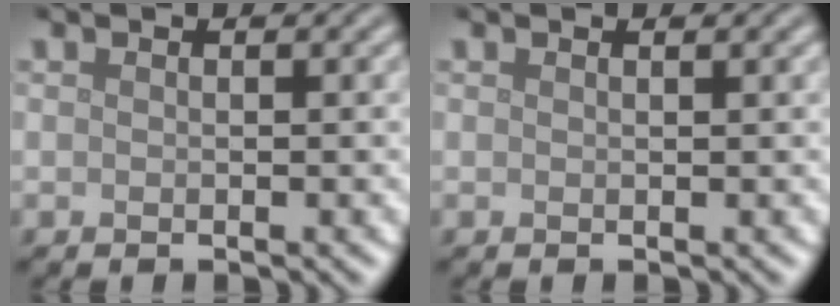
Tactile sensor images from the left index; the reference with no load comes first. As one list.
[{"total": 0.5, "force": [0.4, 0.1, 0.3], "torque": [-0.002, 0.002, 0.005]}]